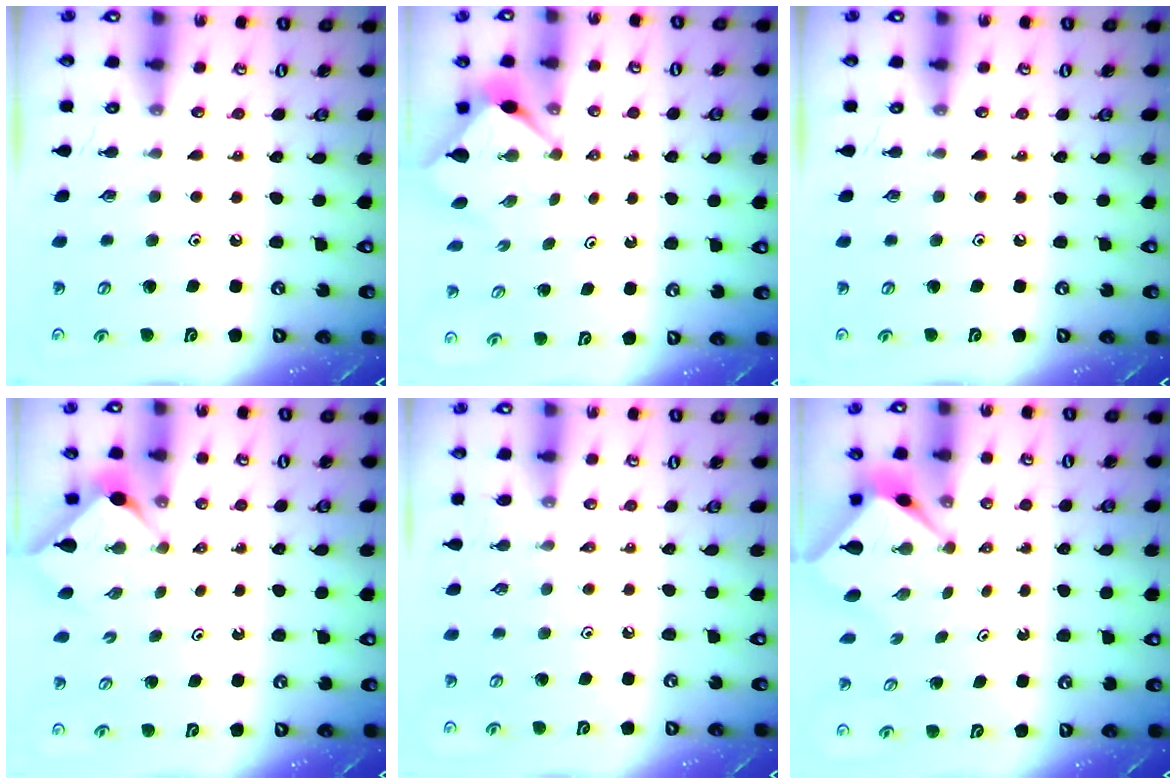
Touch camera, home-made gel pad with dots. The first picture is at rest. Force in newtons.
{"total": 2.9, "press": 2.9, "slide": 0.3}
{"total": 0.0}
{"total": 2.9, "press": 2.9, "slide": 0.4}
{"total": 4.5, "press": 4.4, "slide": 0.7}
{"total": 2.6, "press": 2.6, "slide": 0.1}